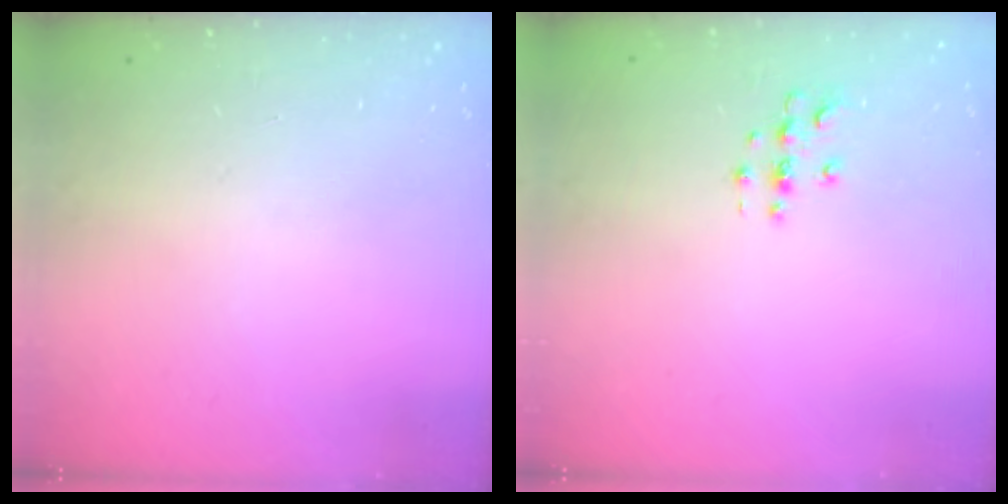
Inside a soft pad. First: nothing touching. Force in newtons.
{"total": 2.8, "press": 2.8, "slide": 0.2}